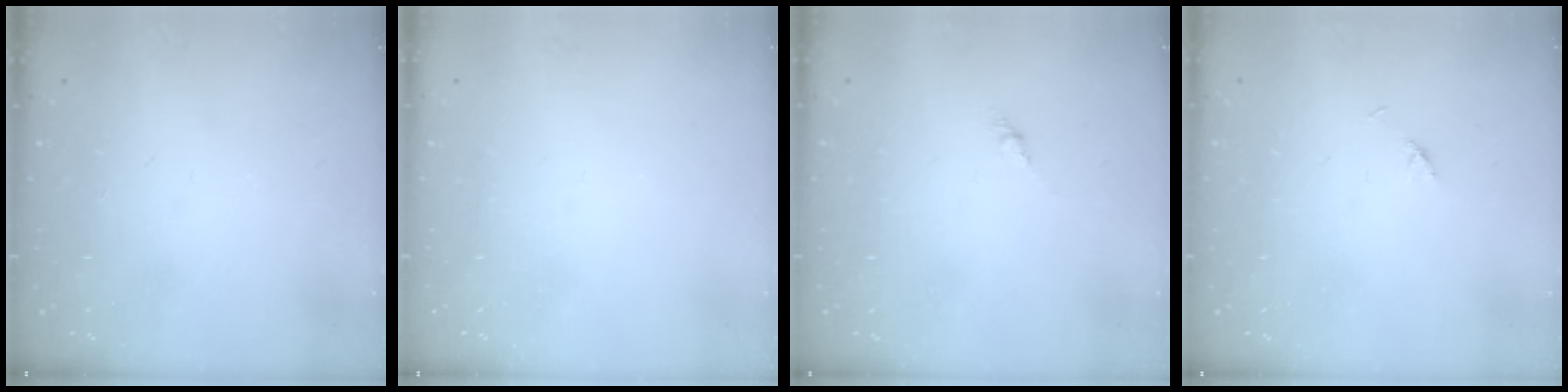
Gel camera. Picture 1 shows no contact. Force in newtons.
{"total": 1.3, "press": 1.3, "slide": 0.2}
{"total": 1.5, "press": 1.4, "slide": 0.6}
{"total": 2.1, "press": 2.1, "slide": 0.3}